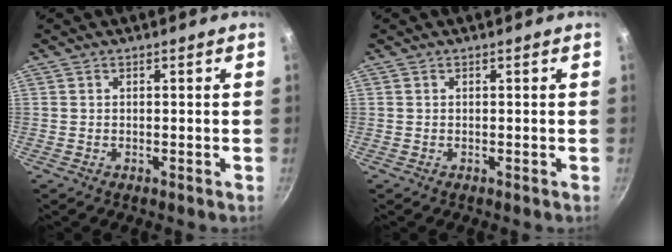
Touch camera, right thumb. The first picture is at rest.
{"total": 0.0}